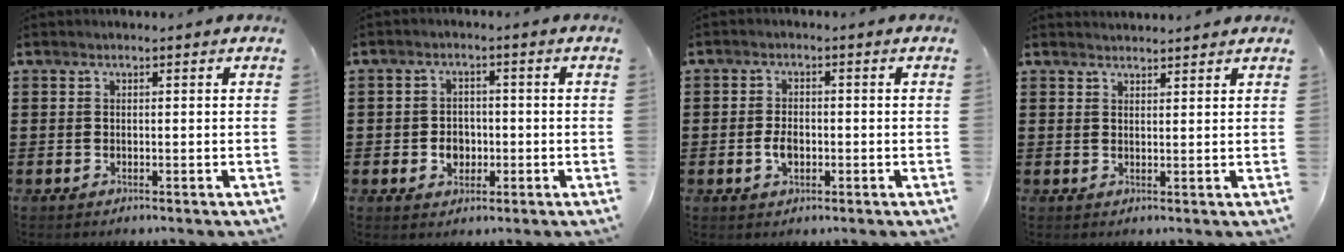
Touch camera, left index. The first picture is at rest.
{"total": 3.2, "force": [-0.7, 2.7, 1.6], "torque": [-0.030, 0.000, -0.017]}
{"total": 2.9, "force": [-0.5, 1.7, 2.3], "torque": [-0.052, 0.000, -0.012]}
{"total": 1.7, "force": [1.7, -0.1, -0.1], "torque": [-0.002, -0.001, 0.034]}